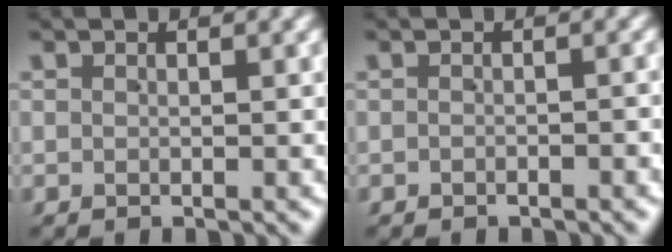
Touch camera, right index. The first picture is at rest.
{"total": 0.6, "force": [-0.6, 0.0, 0.0], "torque": [0.005, 0.000, -0.011]}